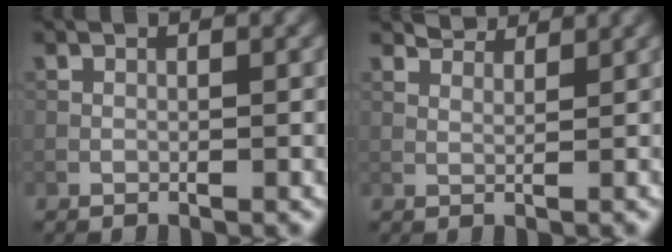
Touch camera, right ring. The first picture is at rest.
{"total": 2.2, "force": [2.0, 0.4, 0.6], "torque": [-0.018, -0.006, 0.037]}